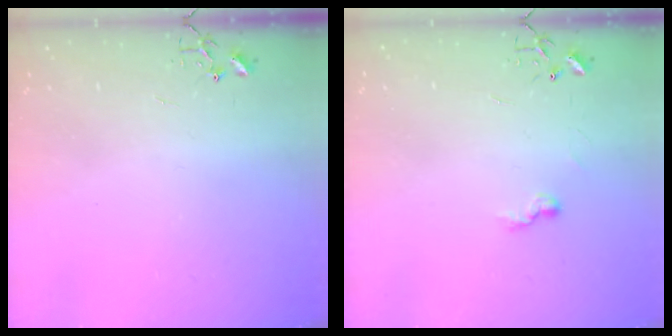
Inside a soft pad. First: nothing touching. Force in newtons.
{"total": 4.6, "press": 4.6, "slide": 0.6}